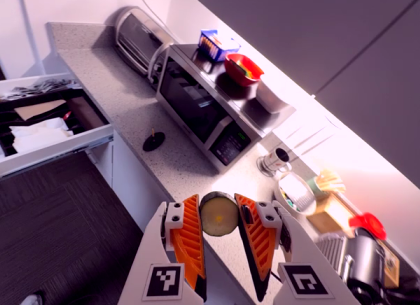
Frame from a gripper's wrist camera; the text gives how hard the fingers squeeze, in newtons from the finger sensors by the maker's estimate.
{"total": 8.6, "left": 8.6, "right": 8.6}